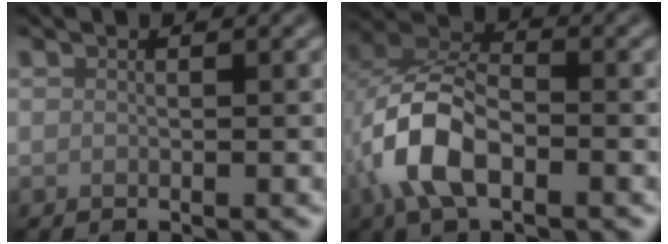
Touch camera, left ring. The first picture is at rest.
{"total": 6.8, "force": [-2.3, 3.7, 5.2], "torque": [-0.111, 0.006, -0.052]}